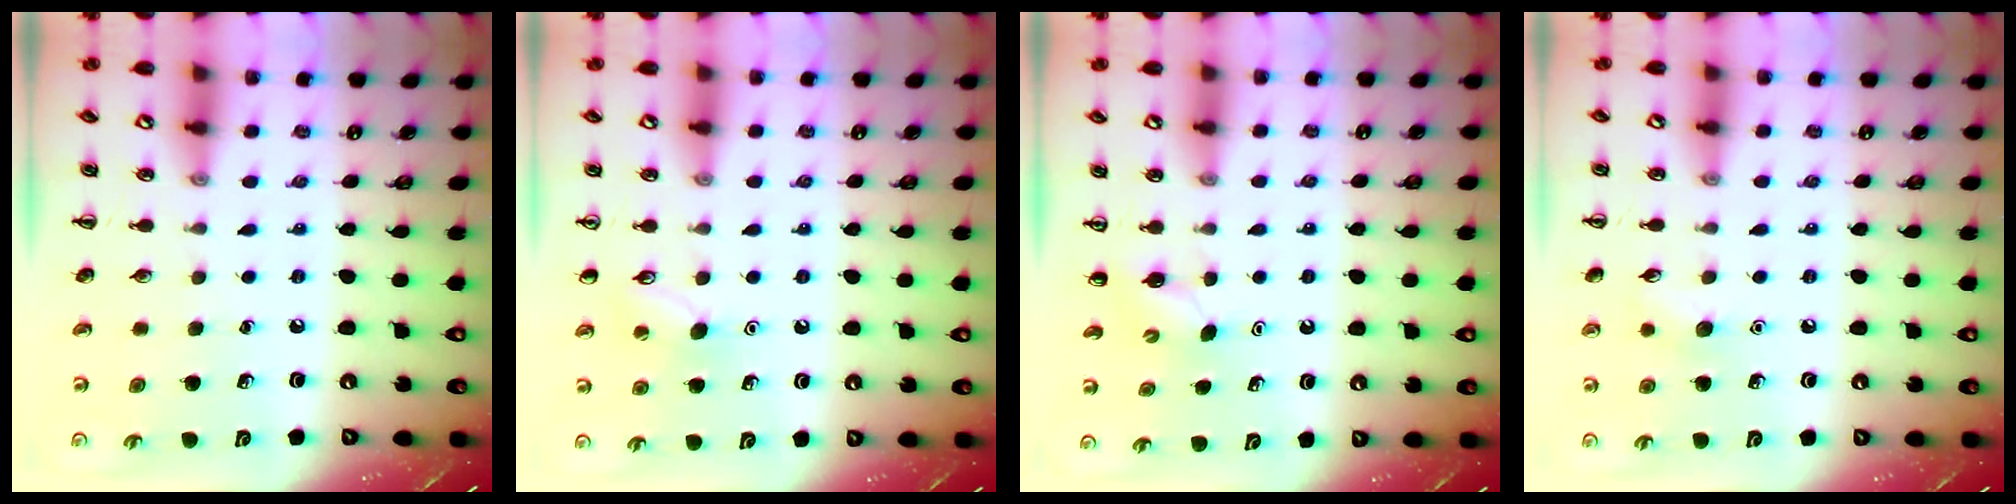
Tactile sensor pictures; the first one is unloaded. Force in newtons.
{"total": 8.0, "press": 7.8, "slide": 1.9}
{"total": 2.3, "press": 2.2, "slide": 0.7}
{"total": 5.7, "press": 5.5, "slide": 1.3}